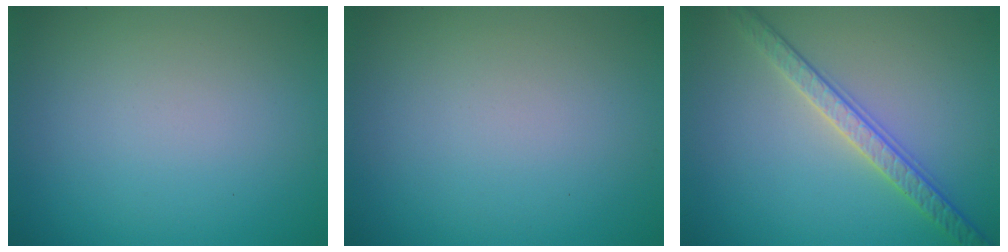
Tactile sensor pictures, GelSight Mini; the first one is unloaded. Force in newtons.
{"total": 0.0}
{"total": 3.5, "press": 3.2, "slide": 1.3}